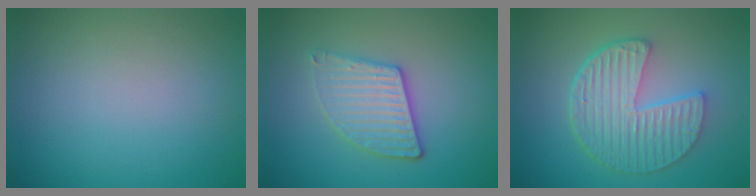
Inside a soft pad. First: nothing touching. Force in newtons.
{"total": 3.8, "press": 3.2, "slide": 2.0}
{"total": 6.5, "press": 4.8, "slide": 4.4}